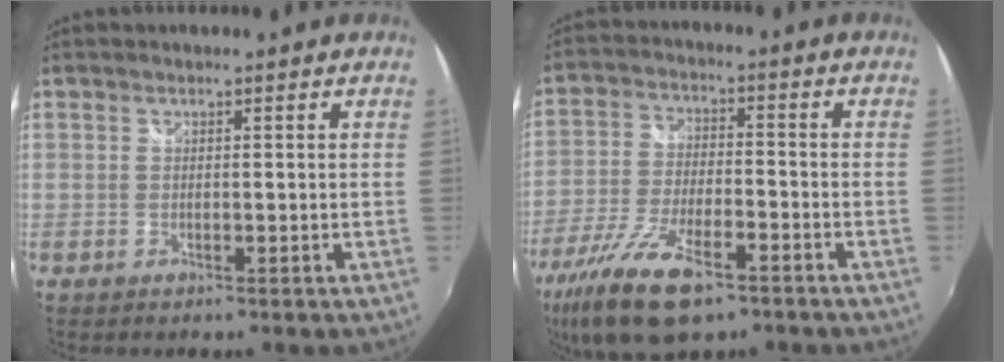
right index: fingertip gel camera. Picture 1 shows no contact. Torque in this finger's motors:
{"motor_torque": [1.37, -0.77, 0.67, 0.14]}